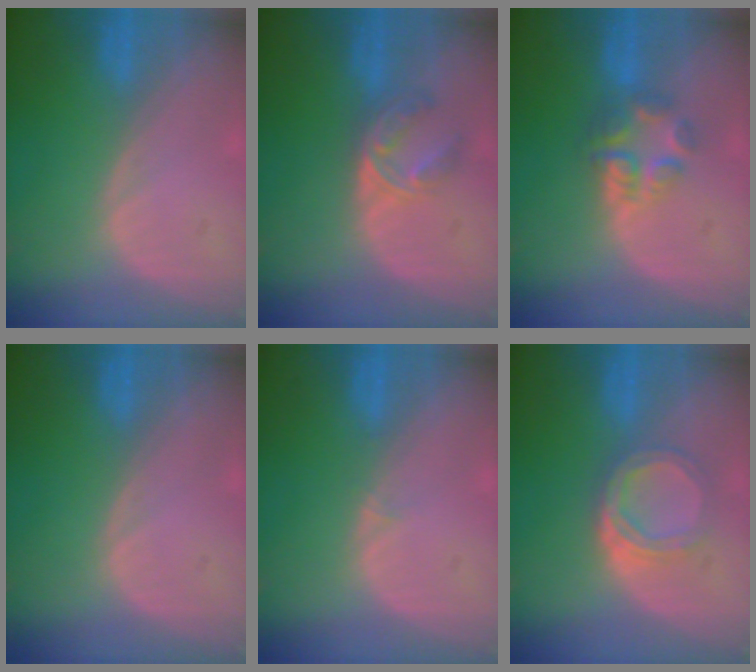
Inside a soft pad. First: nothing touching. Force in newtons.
{"total": 5.8, "press": 4.7, "slide": 3.5}
{"total": 6.0, "press": 5.3, "slide": 2.8}
{"total": 0.0}
{"total": 0.9, "press": 0.5, "slide": 0.7}
{"total": 5.6, "press": 4.9, "slide": 2.7}